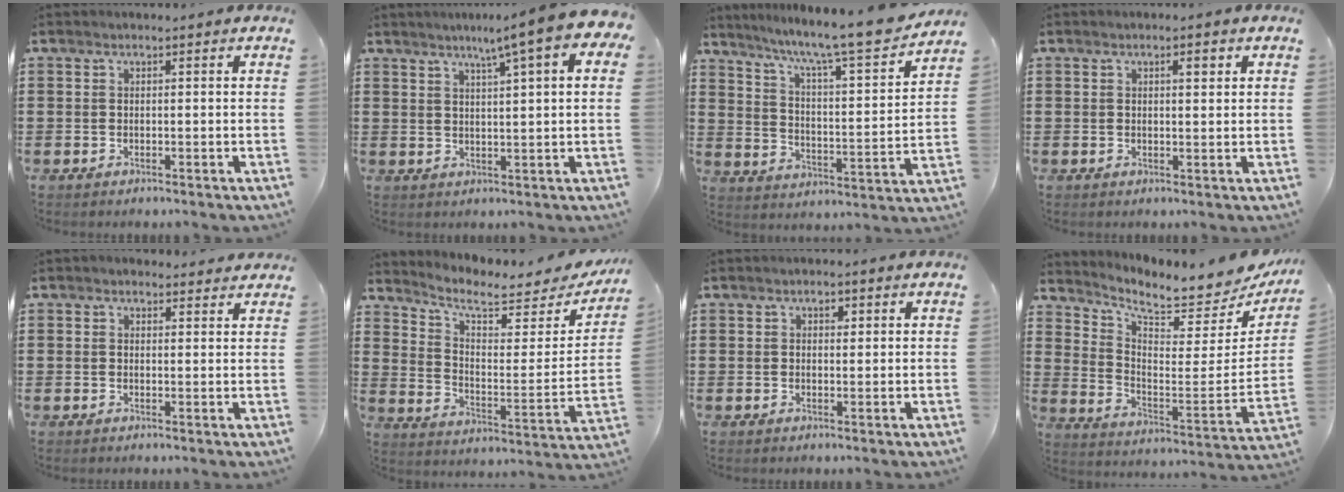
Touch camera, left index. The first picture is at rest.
{"total": 6.8, "force": [4.1, -0.1, 5.4], "torque": [-0.098, -0.020, 0.060]}
{"total": 8.5, "force": [7.5, -0.4, 4.1], "torque": [-0.103, -0.061, 0.117]}
{"total": 2.1, "force": [0.8, 0.6, 1.9], "torque": [-0.029, 0.001, 0.011]}
{"total": 1.7, "force": [1.6, 0.8, 0.2], "torque": [0.001, 0.002, 0.029]}
{"total": 6.3, "force": [5.0, 2.0, 3.2], "torque": [-0.074, -0.038, 0.079]}
{"total": 1.3, "force": [0.6, 0.8, 0.9], "torque": [-0.011, 0.003, 0.009]}
{"total": 6.1, "force": [5.4, 0.8, 2.6], "torque": [-0.067, -0.061, 0.083]}